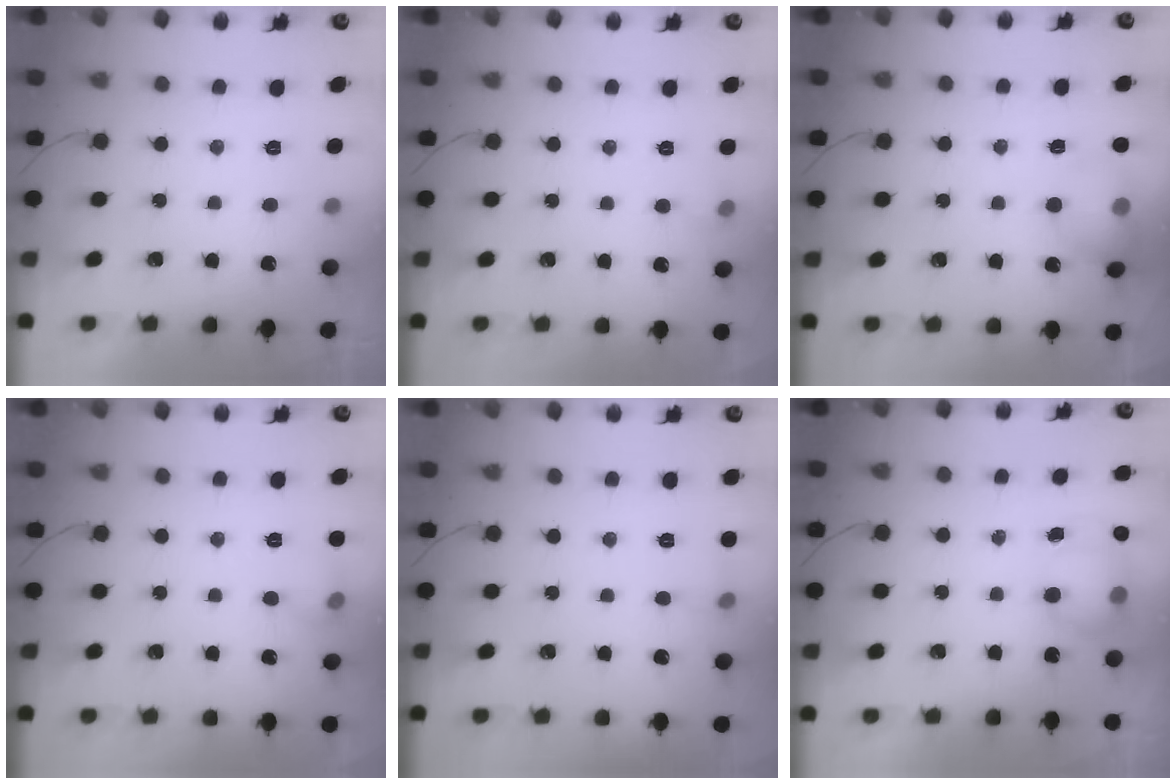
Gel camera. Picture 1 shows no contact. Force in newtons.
{"total": 7.7, "press": 3.2, "slide": 7.0}
{"total": 10.4, "press": 10.2, "slide": 1.6}
{"total": 6.6, "press": 6.4, "slide": 1.5}
{"total": 6.7, "press": 3.7, "slide": 5.6}
{"total": 11.0, "press": 8.8, "slide": 6.6}